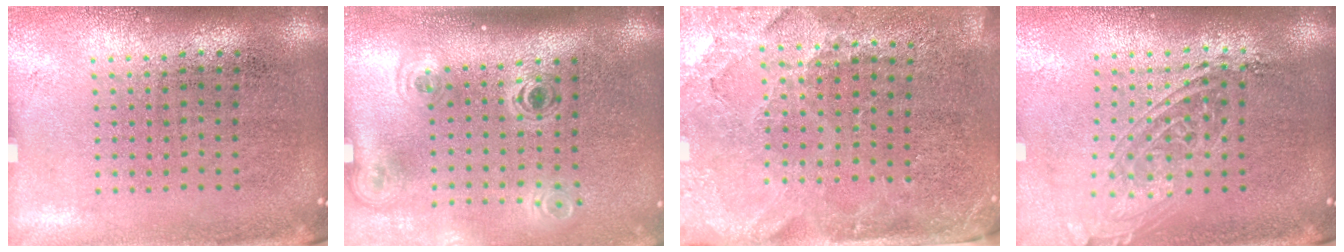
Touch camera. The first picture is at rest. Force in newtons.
{"total": 1.9, "press": 1.2, "slide": 1.4}
{"total": 3.7, "press": 3.1, "slide": 1.9}
{"total": 1.6, "press": 1.3, "slide": 0.8}